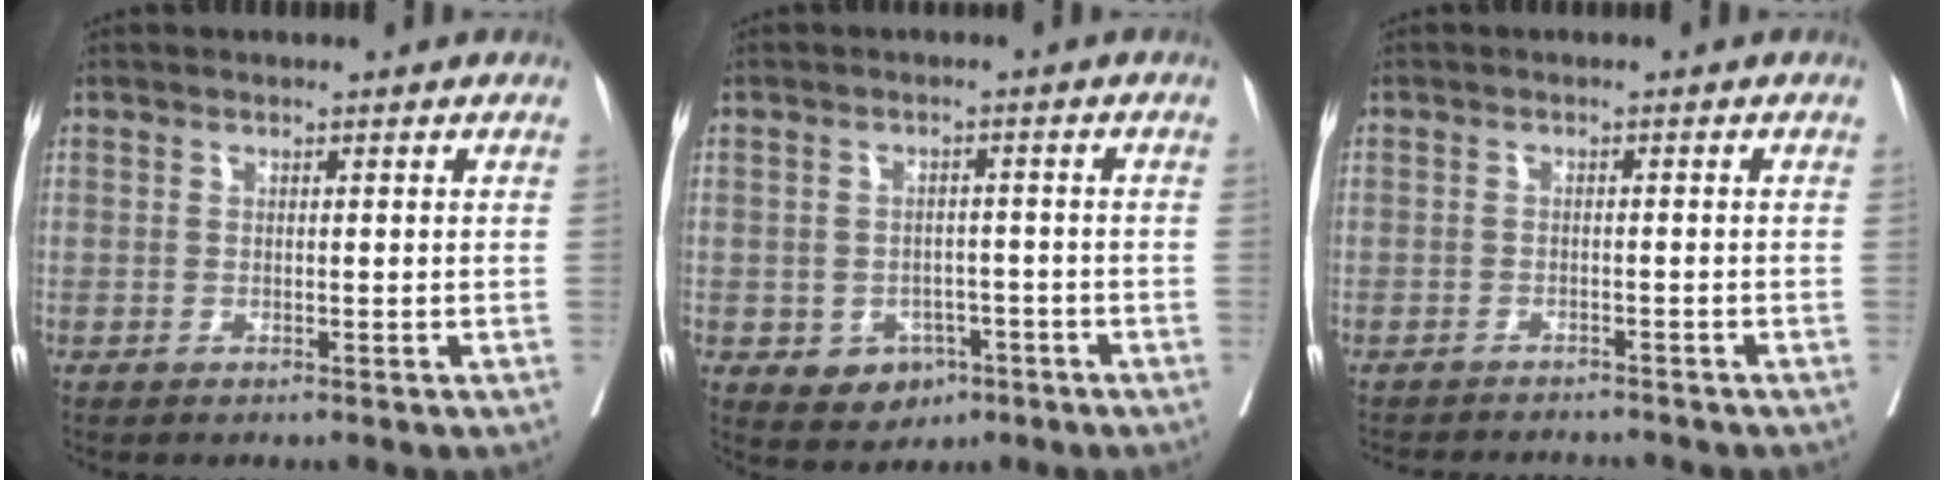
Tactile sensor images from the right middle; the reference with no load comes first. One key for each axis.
{"total": 5.4, "fx": -2.4, "fy": 4.3, "fz": 2.2, "tx": -0.027, "ty": 0.005, "tz": -0.024}
{"total": 6.6, "fx": -6.4, "fy": 1.0, "fz": 1.3, "tx": -0.011, "ty": -0.004, "tz": -0.086}